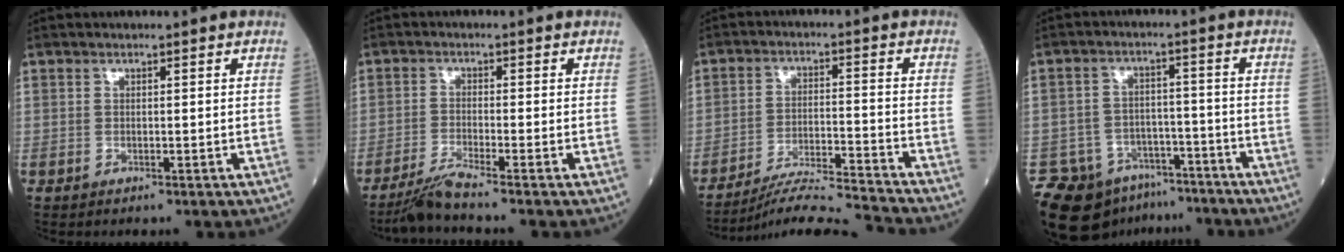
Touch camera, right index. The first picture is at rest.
{"total": 4.0, "force": [-3.4, -1.4, 1.5], "torque": [-0.041, -0.021, -0.073]}
{"total": 10.8, "force": [-10.3, -2.4, 2.3], "torque": [-0.031, -0.004, -0.181]}
{"total": 12.6, "force": [-9.4, 7.7, 3.3], "torque": [-0.068, 0.024, -0.136]}